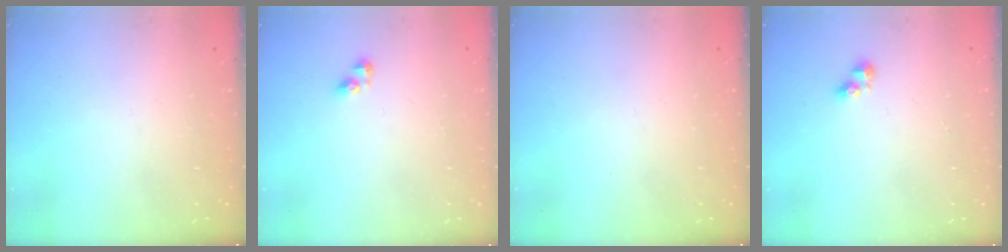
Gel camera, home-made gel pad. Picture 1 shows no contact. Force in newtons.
{"total": 3.4, "press": 3.4, "slide": 0.5}
{"total": 0.0}
{"total": 2.9, "press": 2.9, "slide": 0.4}